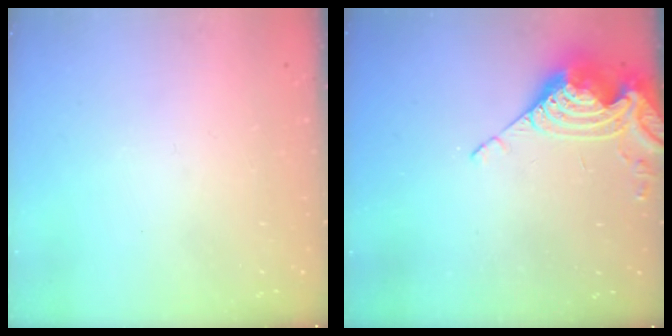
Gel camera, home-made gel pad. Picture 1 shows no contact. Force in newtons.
{"total": 10.6, "press": 10.6, "slide": 0.6}